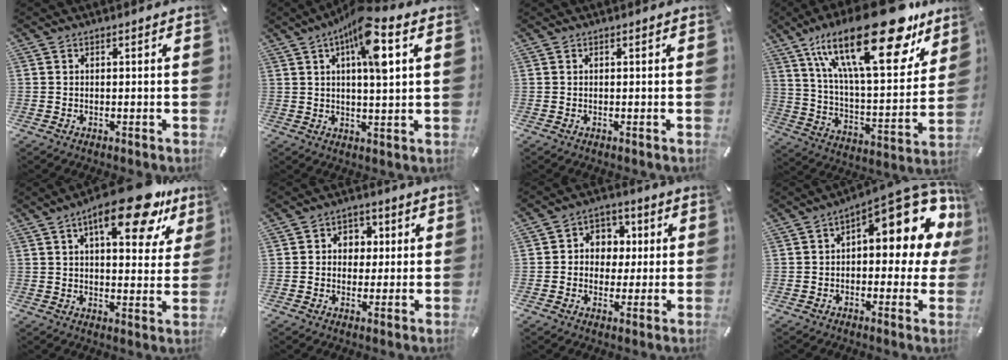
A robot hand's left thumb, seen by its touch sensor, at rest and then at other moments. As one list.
[{"total": 11.3, "force": [4.4, 2.8, 10.0], "torque": [-0.164, -0.008, 0.070]}, {"total": 0.0}, {"total": 29.2, "force": [17.7, 10.3, 20.8], "torque": [-0.364, -0.107, 0.291]}, {"total": 17.4, "force": [10.7, 6.3, 12.2], "torque": [-0.172, -0.052, 0.168]}, {"total": 5.4, "force": [0.1, 5.0, 2.0], "torque": [-0.027, 0.010, -0.004]}, {"total": 6.5, "force": [-0.4, 6.2, 2.0], "torque": [-0.030, 0.009, -0.013]}, {"total": 14.6, "force": [7.0, 6.5, 11.0], "torque": [-0.130, -0.064, 0.112]}]